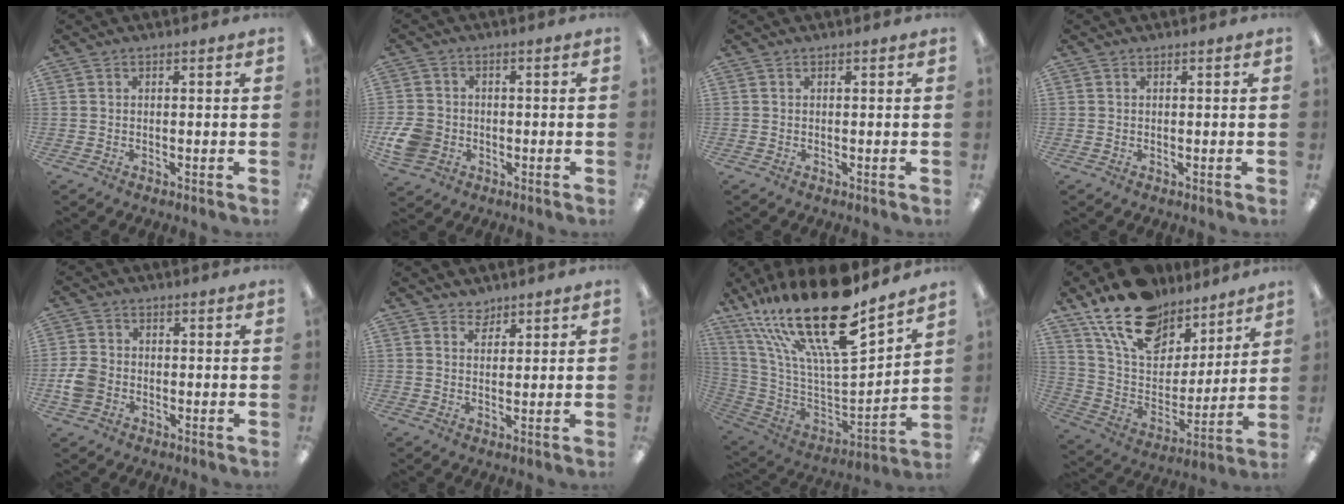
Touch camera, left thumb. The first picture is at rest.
{"total": 6.9, "force": [-1.8, 5.8, 3.1], "torque": [-0.071, 0.013, -0.033]}
{"total": 0.0}
{"total": 0.0}
{"total": 5.5, "force": [-1.6, 4.4, 3.0], "torque": [-0.059, 0.011, -0.027]}
{"total": 2.8, "force": [2.5, 1.3, 0.1], "torque": [0.003, -0.014, 0.048]}
{"total": 28.4, "force": [19.2, 8.9, 18.9], "torque": [-0.341, -0.131, 0.328]}
{"total": 18.9, "force": [14.1, 10.0, 7.8], "torque": [-0.161, -0.081, 0.260]}